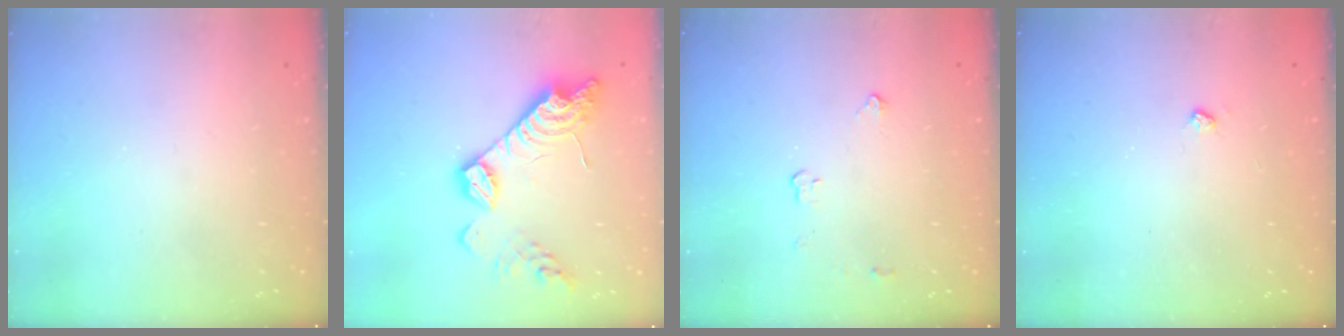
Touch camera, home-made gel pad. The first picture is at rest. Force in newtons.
{"total": 17.4, "press": 17.4, "slide": 1.1}
{"total": 2.8, "press": 2.8, "slide": 0.5}
{"total": 3.8, "press": 3.7, "slide": 0.7}